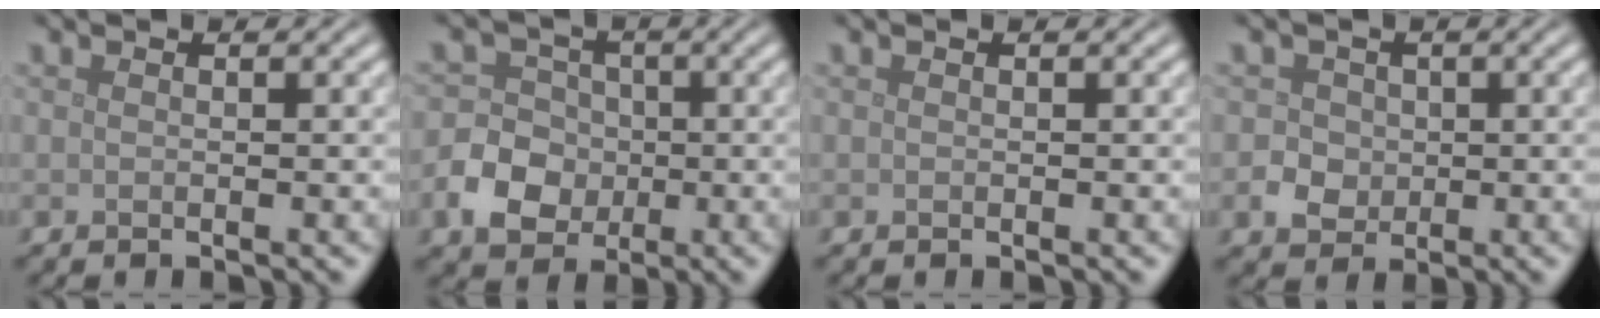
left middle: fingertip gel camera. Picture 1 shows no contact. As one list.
[{"total": 4.9, "force": [-1.3, 4.3, 2.1], "torque": [-0.025, 0.003, -0.041]}, {"total": 0.0}, {"total": 2.9, "force": [0.1, 2.7, 1.1], "torque": [0.000, 0.009, -0.003]}]